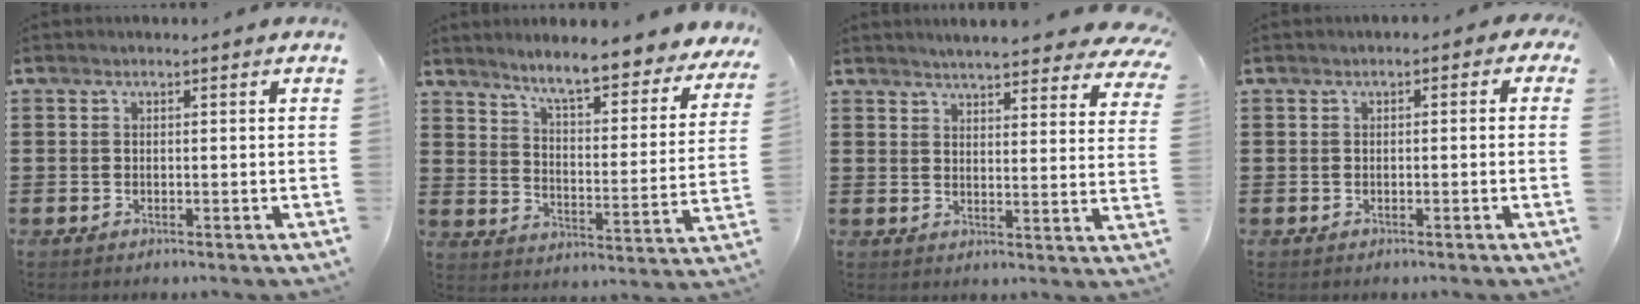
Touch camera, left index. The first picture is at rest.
{"total": 6.8, "force": [6.0, -0.3, 3.0], "torque": [-0.076, -0.051, 0.097]}
{"total": 5.2, "force": [5.0, -0.2, 1.5], "torque": [-0.040, -0.027, 0.087]}
{"total": 1.0, "force": [-0.5, 0.7, 0.5], "torque": [-0.014, 0.004, -0.012]}